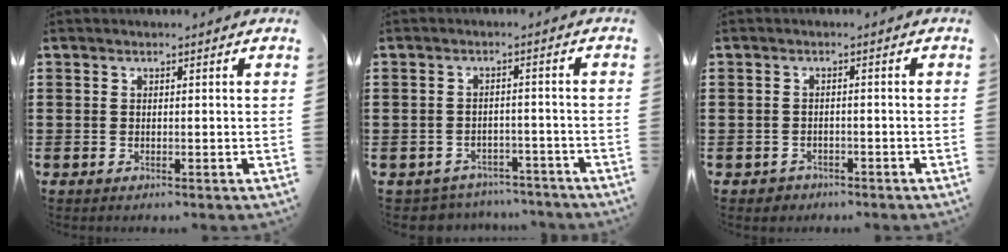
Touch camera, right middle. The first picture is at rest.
{"total": 3.2, "force": [-3.1, 0.7, -0.3], "torque": [-0.004, 0.002, -0.069]}
{"total": 1.3, "force": [-1.1, 0.7, 0.0], "torque": [-0.004, 0.002, -0.026]}